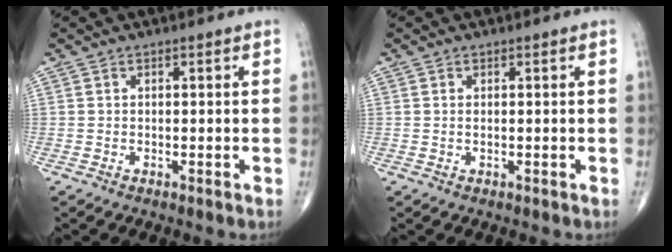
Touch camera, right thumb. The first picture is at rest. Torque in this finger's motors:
{"motor_torque": [-0.28, 0.13, -0.20, 0.02, -0.05]}